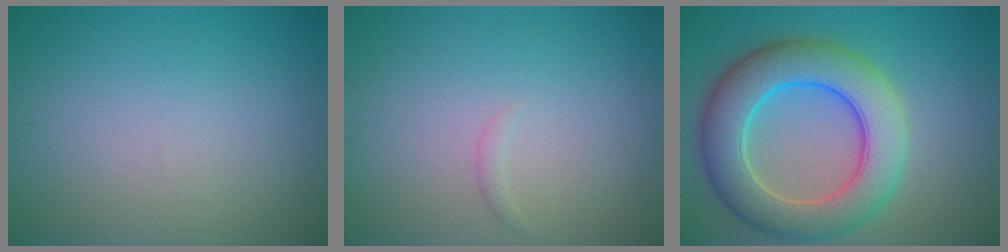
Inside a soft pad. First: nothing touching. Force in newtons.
{"total": 0.6, "press": 0.6, "slide": 0.1}
{"total": 9.3, "press": 9.3, "slide": 0.3}